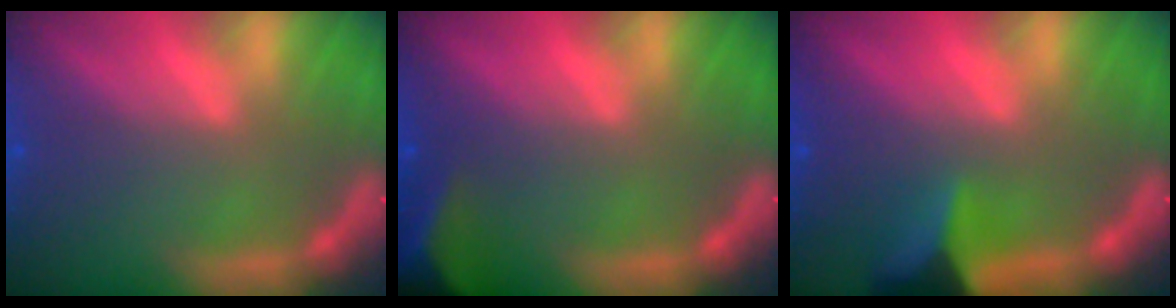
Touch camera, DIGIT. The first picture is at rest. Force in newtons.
{"total": 7.5}
{"total": 5.4}